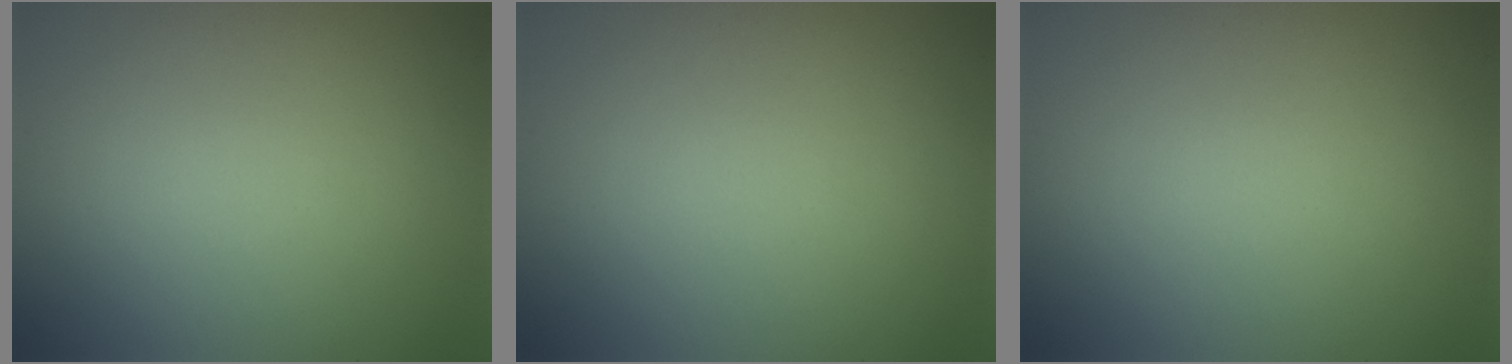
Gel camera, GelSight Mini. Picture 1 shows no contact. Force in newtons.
{"total": 0.0}
{"total": 0.0}